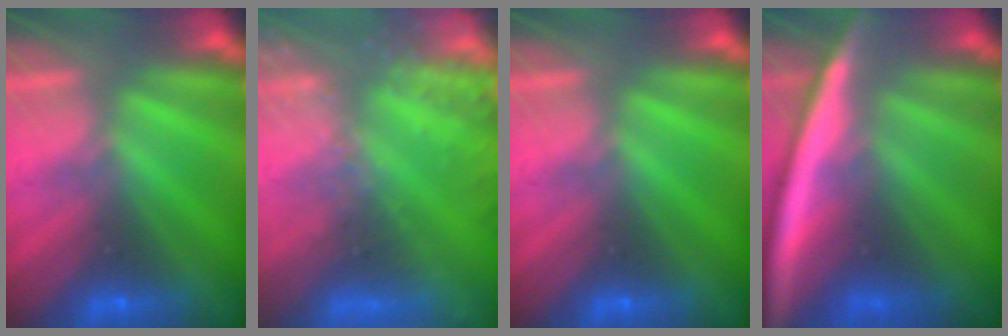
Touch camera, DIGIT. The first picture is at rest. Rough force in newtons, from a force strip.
{"total": 7.0}
{"total": 0.0}
{"total": 7.7}